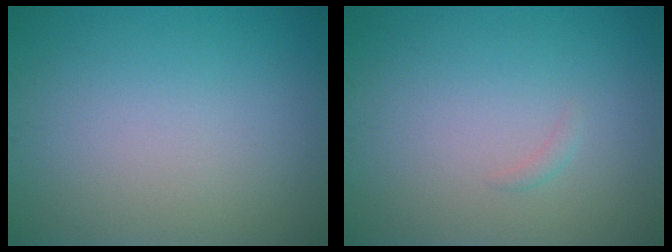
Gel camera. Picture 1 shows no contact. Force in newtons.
{"total": 0.5, "press": 0.5, "slide": 0.1}